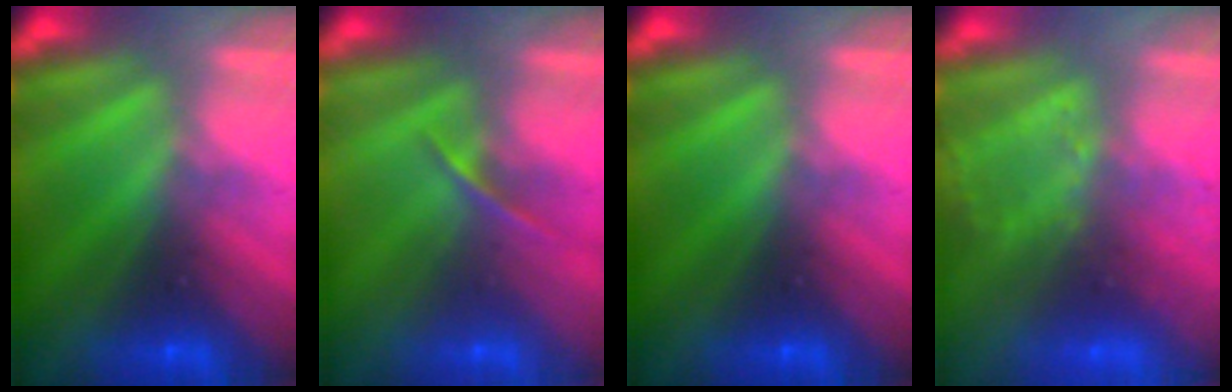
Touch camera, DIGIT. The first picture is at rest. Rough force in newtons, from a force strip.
{"total": 1.4}
{"total": 0.0}
{"total": 3.1}